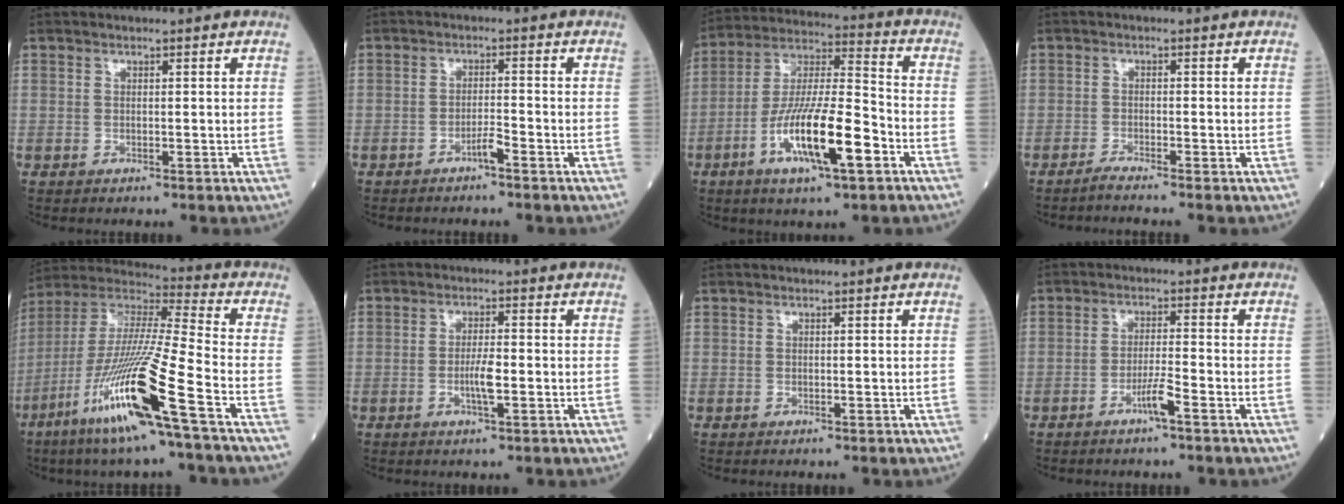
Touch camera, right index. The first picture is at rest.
{"total": 1.9, "force": [-1.4, -0.1, 1.2], "torque": [-0.022, 0.002, -0.025]}
{"total": 15.2, "force": [-6.1, 2.4, 13.8], "torque": [-0.265, -0.008, -0.106]}
{"total": 2.0, "force": [-1.8, -0.7, 0.7], "torque": [-0.016, 0.000, -0.033]}
{"total": 19.9, "force": [-9.3, -0.6, 17.6], "torque": [-0.390, -0.049, -0.186]}
{"total": 3.4, "force": [-0.9, 0.3, 3.3], "torque": [-0.065, -0.001, -0.016]}
{"total": 0.0}
{"total": 3.3, "force": [-2.0, -0.4, 2.6], "torque": [-0.051, -0.002, -0.037]}